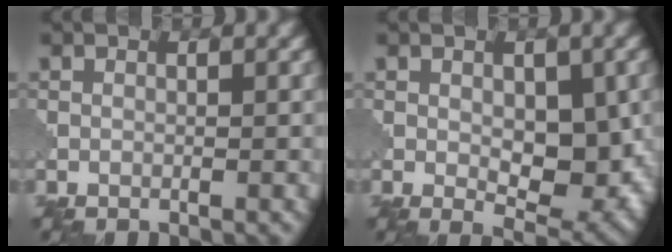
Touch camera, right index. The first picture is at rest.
{"total": 5.7, "force": [-0.2, 3.1, 4.8], "torque": [-0.075, -0.012, 0.004]}